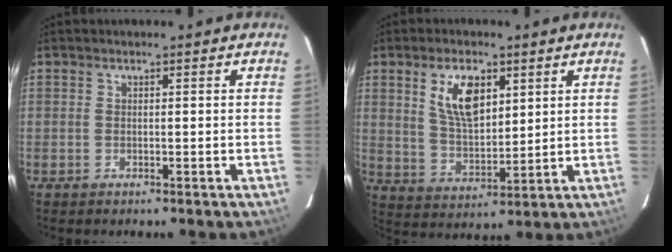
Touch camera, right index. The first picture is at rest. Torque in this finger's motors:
{"motor_torque": [0.29, 0.18, 0.60, 0.10]}